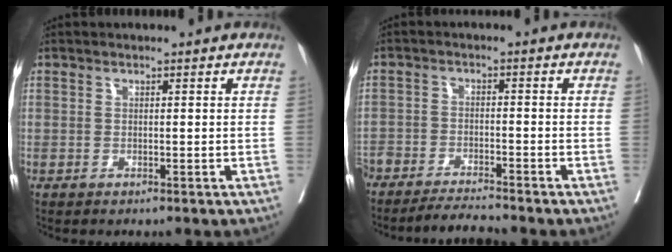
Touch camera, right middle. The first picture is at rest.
{"total": 6.3, "force": [-6.1, -0.2, 1.7], "torque": [-0.020, -0.010, -0.104]}